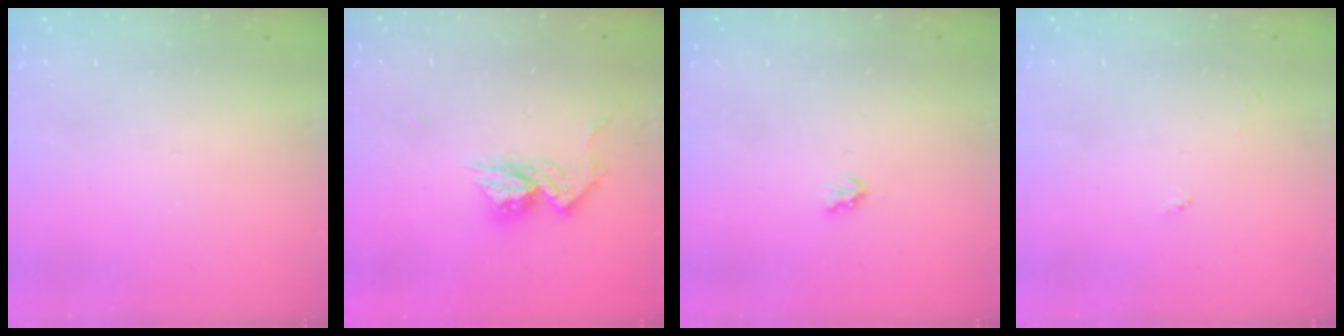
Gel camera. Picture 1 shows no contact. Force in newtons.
{"total": 10.8, "press": 10.8, "slide": 1.0}
{"total": 2.2, "press": 2.1, "slide": 0.4}
{"total": 3.7, "press": 3.7, "slide": 0.5}